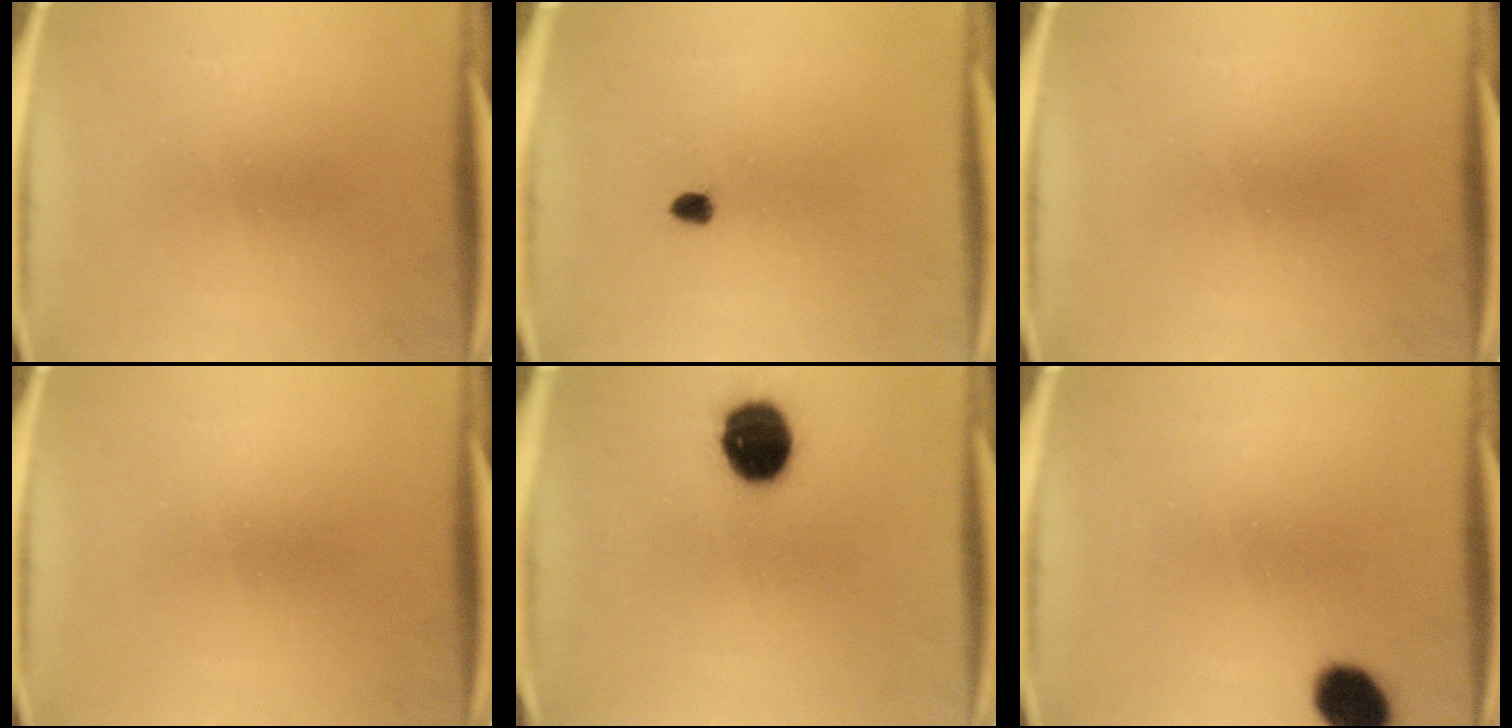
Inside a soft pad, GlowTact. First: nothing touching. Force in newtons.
{"total": 1.5}
{"total": 0.0}
{"total": 0.0}
{"total": 12.0}
{"total": 7.4}